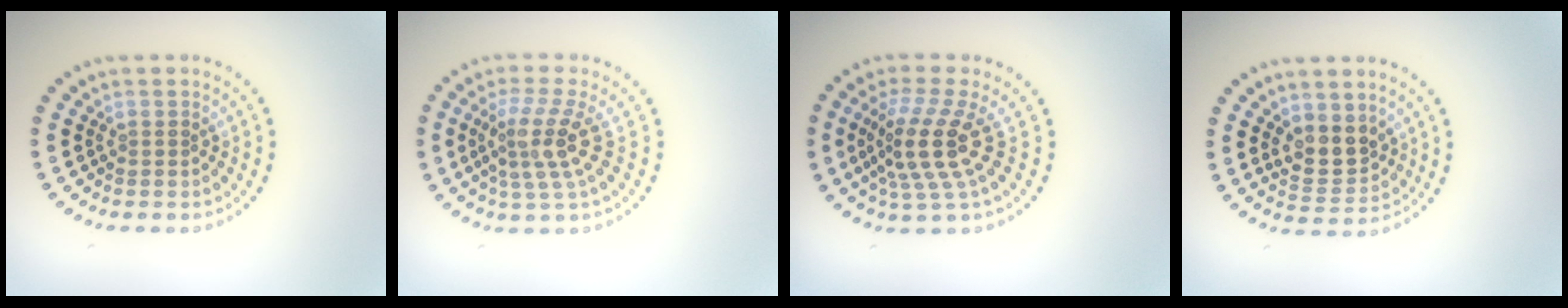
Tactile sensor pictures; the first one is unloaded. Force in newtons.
{"total": 4.0, "press": 2.9, "slide": 2.8}
{"total": 4.8, "press": 3.5, "slide": 3.2}
{"total": 3.2, "press": 2.9, "slide": 1.3}